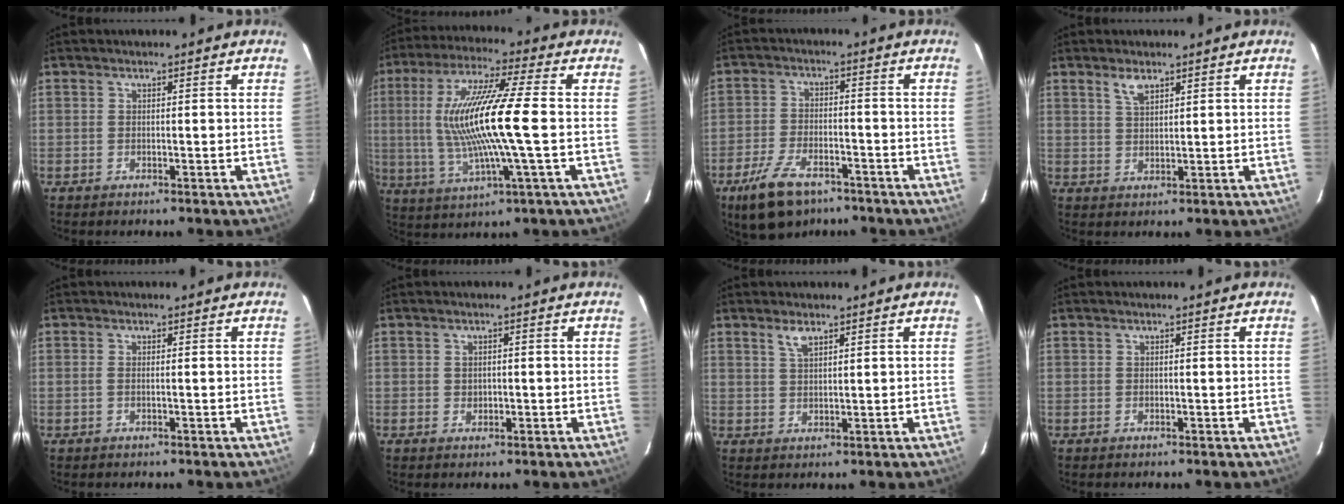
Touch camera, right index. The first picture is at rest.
{"total": 16.7, "force": [0.1, 1.2, 16.6], "torque": [-0.317, 0.000, 0.006]}
{"total": 10.8, "force": [-7.3, 5.3, 6.0], "torque": [-0.144, -0.010, -0.129]}
{"total": 3.0, "force": [2.1, 1.1, 1.9], "torque": [-0.034, 0.002, 0.041]}
{"total": 0.8, "force": [-0.1, 0.0, 0.8], "torque": [-0.017, 0.001, -0.005]}
{"total": 1.3, "force": [0.0, 1.2, 0.6], "torque": [-0.009, 0.003, 0.001]}
{"total": 2.6, "force": [1.8, 0.9, 1.7], "torque": [-0.032, 0.003, 0.035]}
{"total": 0.0}